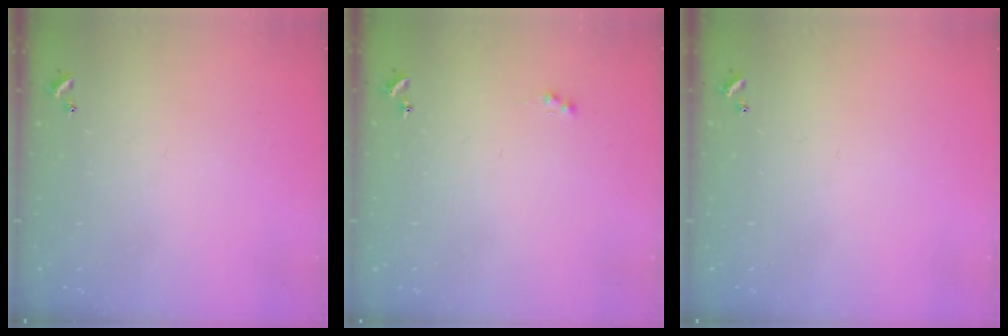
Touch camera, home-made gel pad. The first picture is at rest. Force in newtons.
{"total": 1.0, "press": 0.9, "slide": 0.4}
{"total": 0.0}